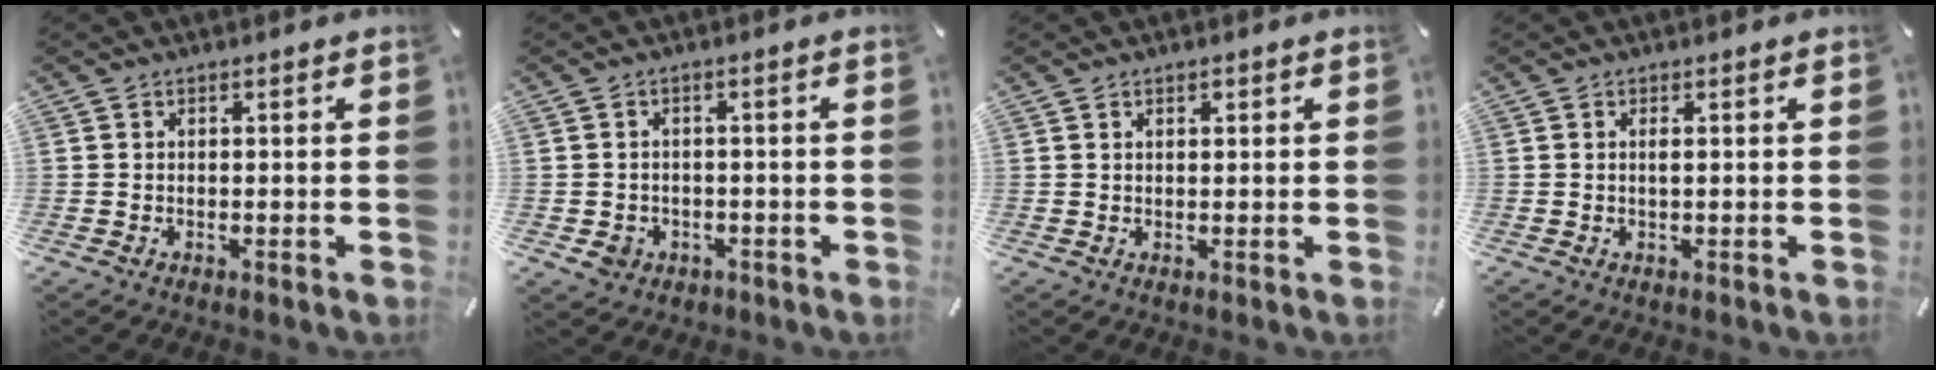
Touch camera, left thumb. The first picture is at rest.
{"total": 3.6, "force": [-1.2, 3.1, 1.5], "torque": [-0.023, -0.001, -0.024]}
{"total": 0.9, "force": [0.5, 0.6, 0.4], "torque": [-0.009, 0.001, 0.010]}
{"total": 1.1, "force": [0.2, 0.1, 1.0], "torque": [-0.021, -0.001, 0.003]}